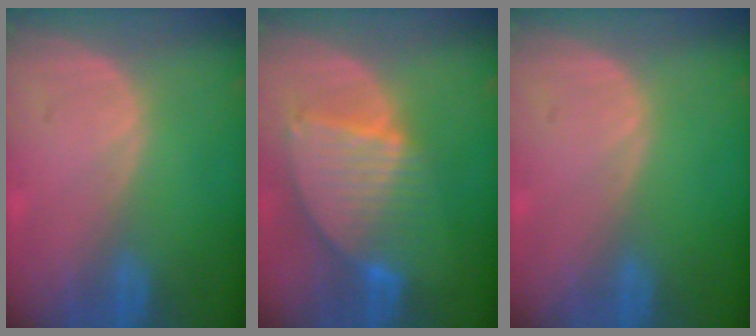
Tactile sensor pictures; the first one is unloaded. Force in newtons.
{"total": 8.6, "press": 7.5, "slide": 4.1}
{"total": 0.0}